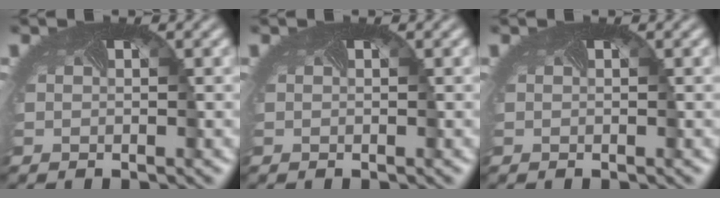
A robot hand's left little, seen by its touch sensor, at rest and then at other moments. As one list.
[{"total": 0.0}, {"total": 0.0}]